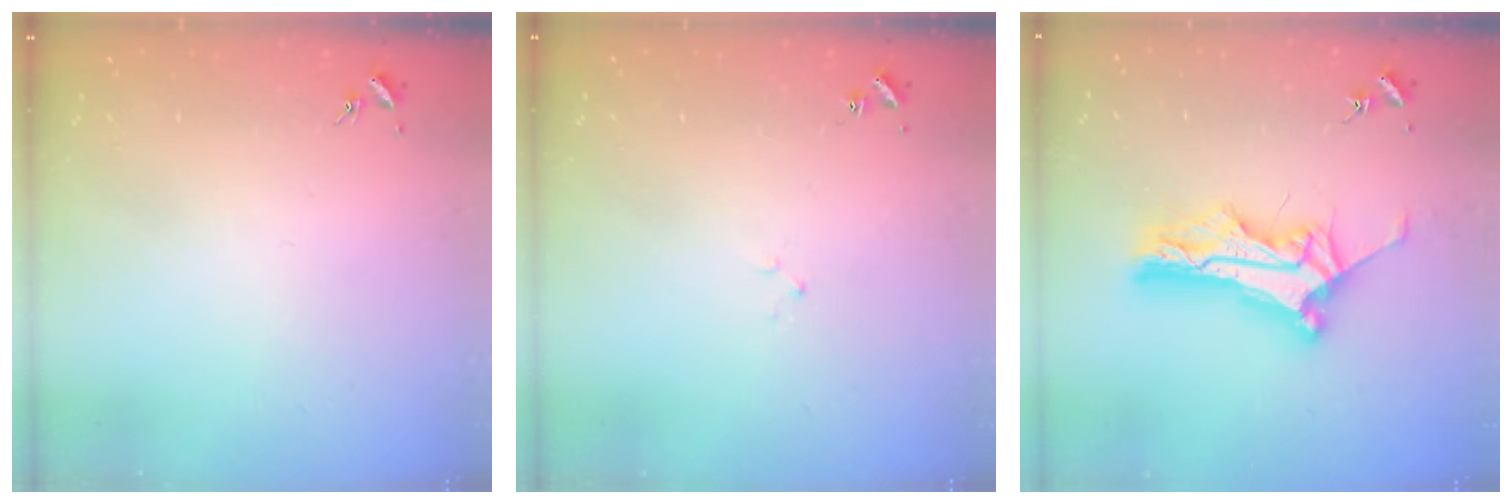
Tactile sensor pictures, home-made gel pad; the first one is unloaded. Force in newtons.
{"total": 1.4, "press": 1.4, "slide": 0.2}
{"total": 11.2, "press": 11.2, "slide": 0.8}